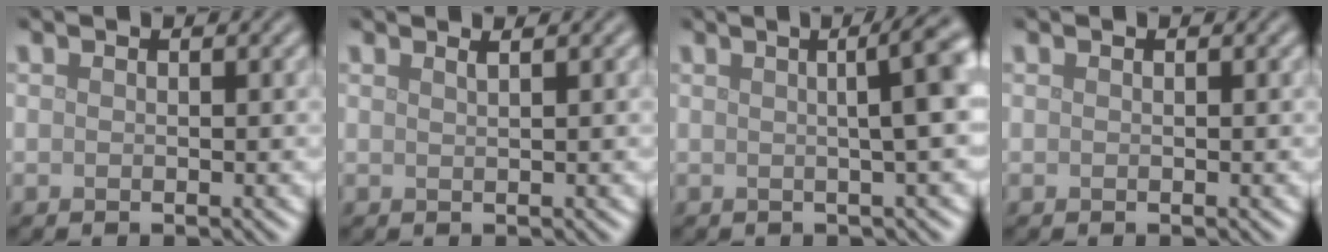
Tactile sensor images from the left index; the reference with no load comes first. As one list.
[{"total": 1.3, "force": [0.9, 0.5, 0.8], "torque": [-0.002, 0.004, 0.003]}, {"total": 6.3, "force": [1.1, 1.8, 5.9], "torque": [-0.039, 0.031, 0.002]}, {"total": 0.0}]